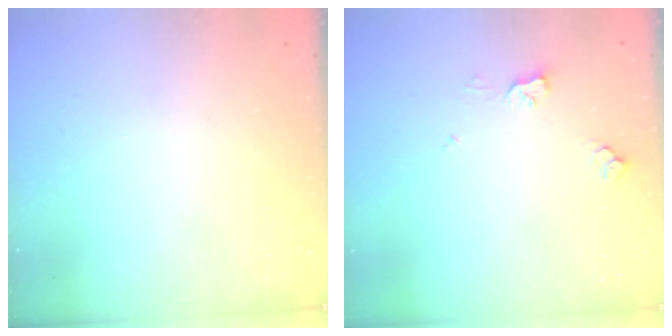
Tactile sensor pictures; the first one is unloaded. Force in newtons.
{"total": 5.7, "press": 5.6, "slide": 0.9}